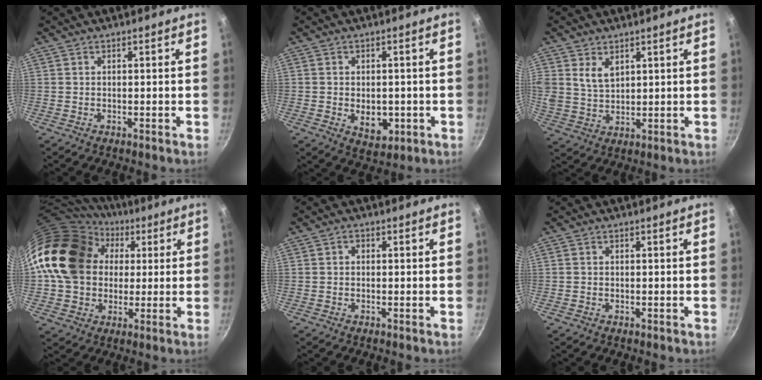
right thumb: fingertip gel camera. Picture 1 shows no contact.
{"total": 5.9, "force": [-1.1, 4.0, 4.2], "torque": [-0.044, -0.004, -0.006]}
{"total": 5.5, "force": [2.6, 3.7, 3.2], "torque": [-0.051, -0.018, 0.054]}
{"total": 21.8, "force": [3.5, 17.7, 12.3], "torque": [-0.205, 0.039, 0.058]}
{"total": 1.0, "force": [0.0, 0.8, 0.5], "torque": [-0.009, 0.006, -0.001]}
{"total": 0.0}